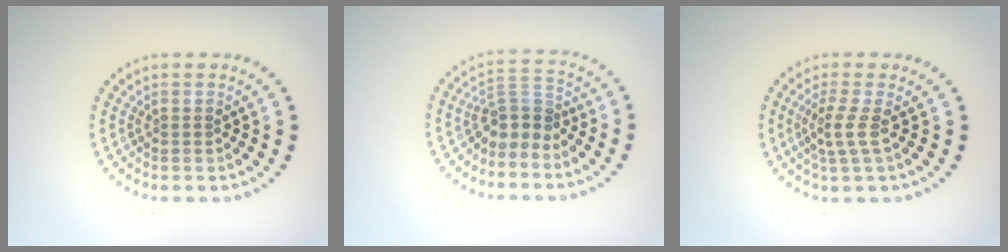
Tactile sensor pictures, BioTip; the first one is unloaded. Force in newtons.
{"total": 2.8, "press": 2.1, "slide": 1.8}
{"total": 2.1, "press": 1.4, "slide": 1.5}